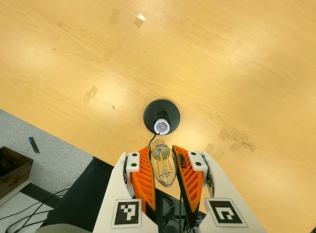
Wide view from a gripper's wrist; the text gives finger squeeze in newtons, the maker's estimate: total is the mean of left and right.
{"total": 21.8, "left": 24.6, "right": 19.0}